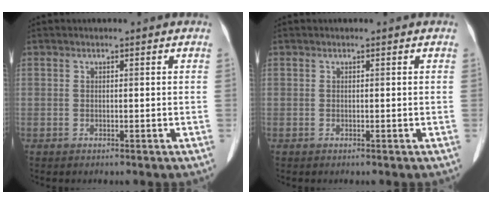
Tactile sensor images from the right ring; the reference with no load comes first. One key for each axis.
{"total": 0.0}